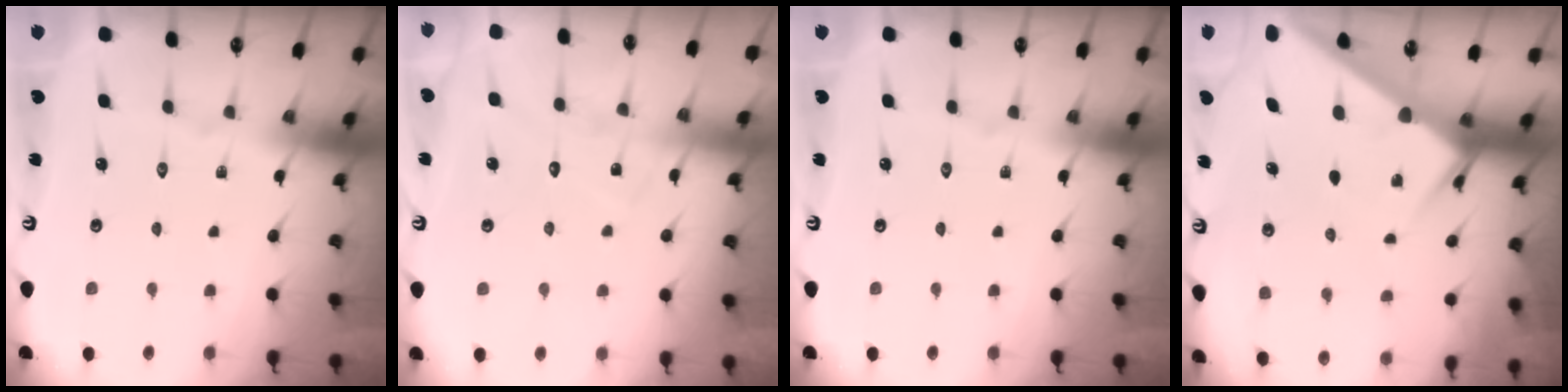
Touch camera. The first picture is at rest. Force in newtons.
{"total": 8.3, "press": 8.3, "slide": 0.4}
{"total": 0.0}
{"total": 4.2, "press": 4.2, "slide": 0.3}